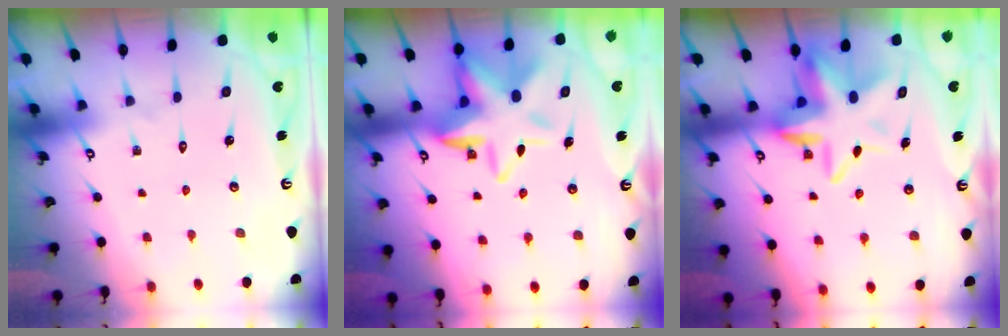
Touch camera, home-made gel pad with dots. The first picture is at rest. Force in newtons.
{"total": 12.2, "press": 11.9, "slide": 2.7}
{"total": 11.3, "press": 11.0, "slide": 2.9}